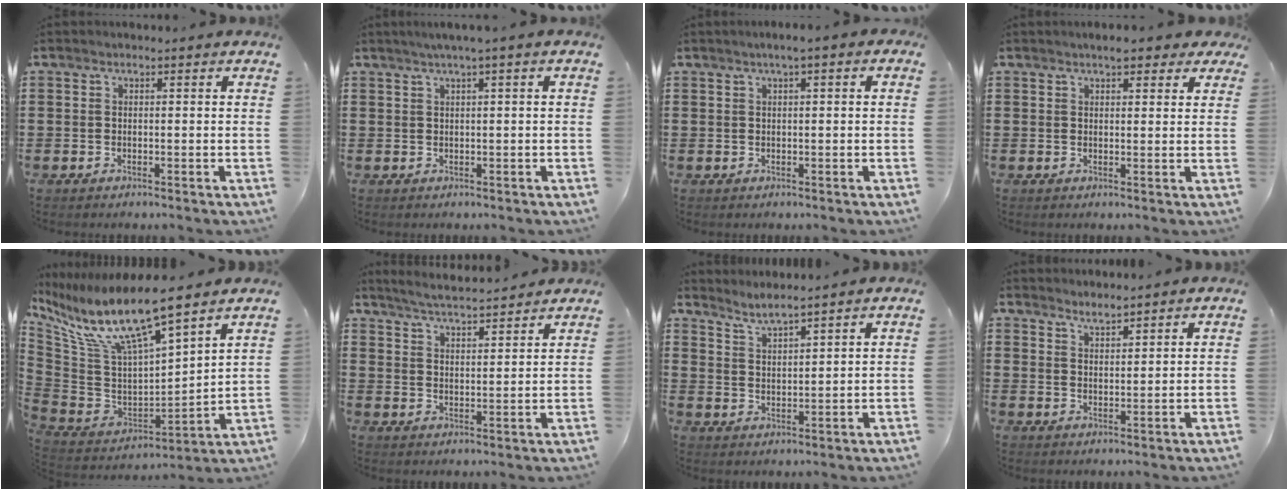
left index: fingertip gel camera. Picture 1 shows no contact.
{"total": 1.5, "force": [0.5, -0.3, 1.3], "torque": [-0.022, -0.003, 0.009]}
{"total": 1.3, "force": [0.2, 0.2, 1.3], "torque": [-0.023, -0.001, 0.003]}
{"total": 3.4, "force": [2.7, 1.0, 1.9], "torque": [-0.035, 0.003, 0.047]}
{"total": 11.6, "force": [8.1, 1.7, 8.2], "torque": [-0.193, -0.059, 0.136]}
{"total": 4.2, "force": [4.1, -0.2, 0.9], "torque": [-0.033, -0.021, 0.071]}
{"total": 3.2, "force": [3.1, -0.6, 0.6], "torque": [-0.022, -0.013, 0.056]}
{"total": 2.3, "force": [2.3, 0.0, -0.1], "torque": [-0.004, -0.005, 0.045]}